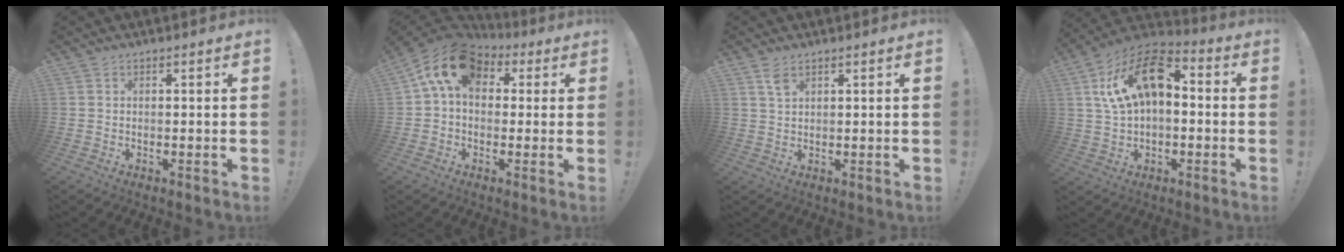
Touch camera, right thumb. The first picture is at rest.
{"total": 14.9, "force": [5.0, 9.7, 10.1], "torque": [-0.179, -0.001, 0.095]}
{"total": 3.5, "force": [2.0, 1.5, 2.3], "torque": [-0.035, -0.006, 0.034]}
{"total": 17.0, "force": [4.3, 10.1, 12.9], "torque": [-0.216, 0.002, 0.079]}